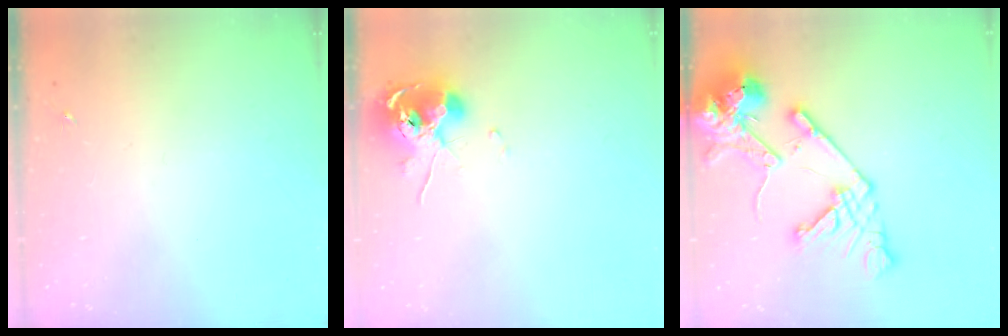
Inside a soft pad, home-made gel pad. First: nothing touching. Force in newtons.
{"total": 10.3, "press": 10.2, "slide": 1.5}
{"total": 18.1, "press": 17.9, "slide": 2.8}